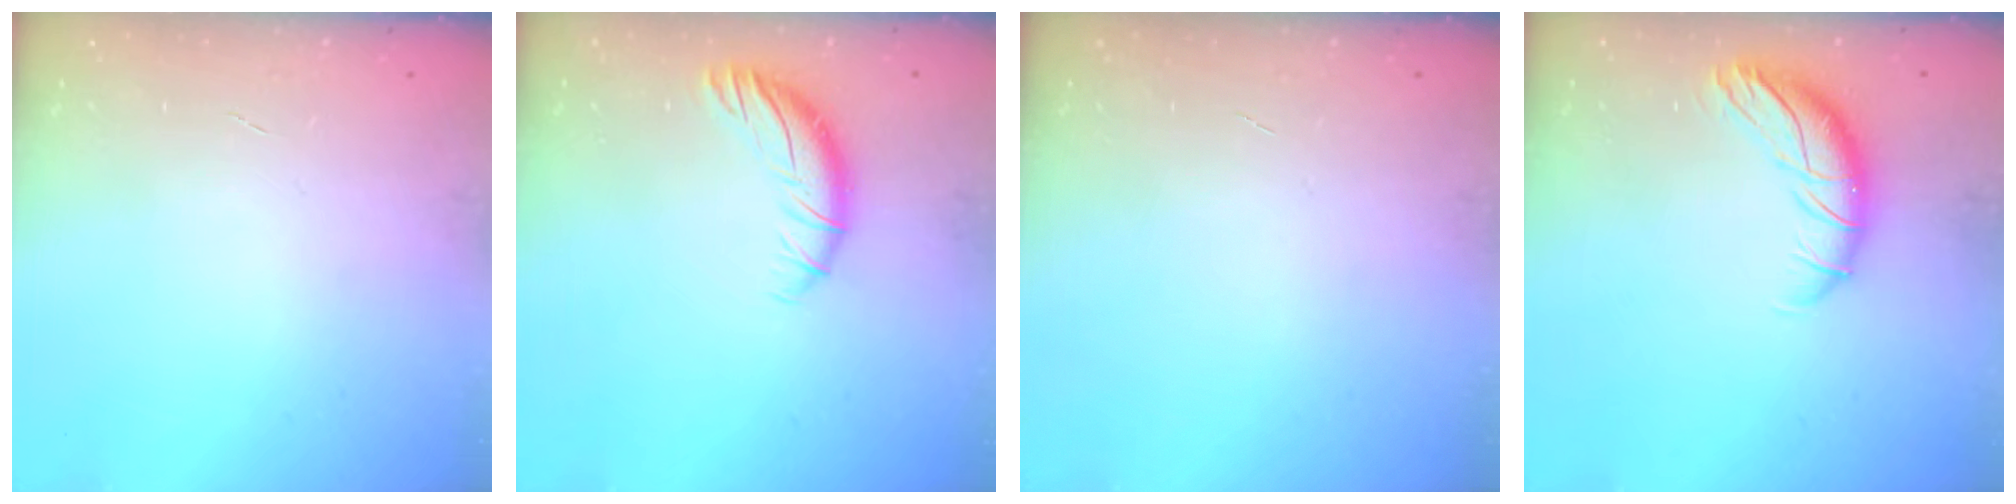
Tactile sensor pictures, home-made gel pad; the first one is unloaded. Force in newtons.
{"total": 8.6, "press": 8.5, "slide": 0.9}
{"total": 0.0}
{"total": 12.1, "press": 11.8, "slide": 2.8}